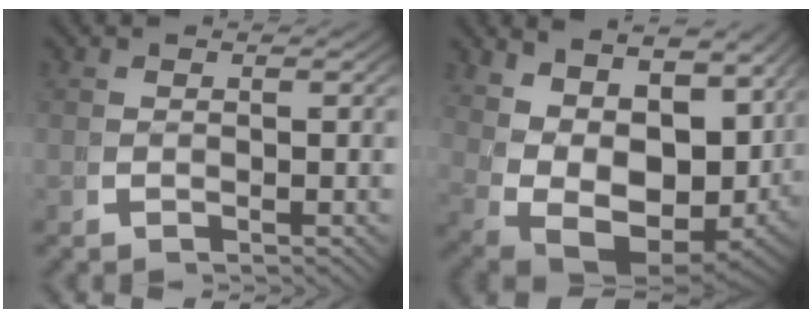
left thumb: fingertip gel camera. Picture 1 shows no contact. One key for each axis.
{"total": 14.7, "fx": -0.1, "fy": 10.6, "fz": 10.3, "tx": -0.196, "ty": -0.056, "tz": 0.019}